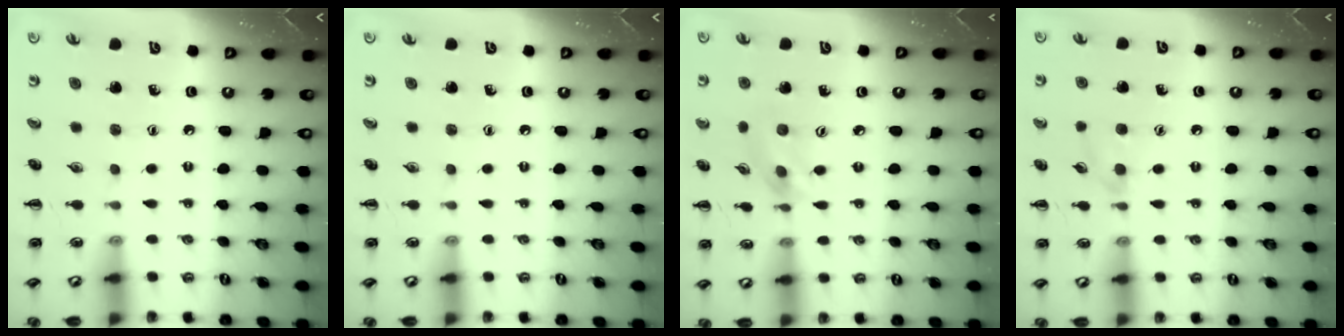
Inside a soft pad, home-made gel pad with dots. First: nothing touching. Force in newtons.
{"total": 0.0}
{"total": 4.1, "press": 4.0, "slide": 0.6}
{"total": 5.2, "press": 4.9, "slide": 1.9}